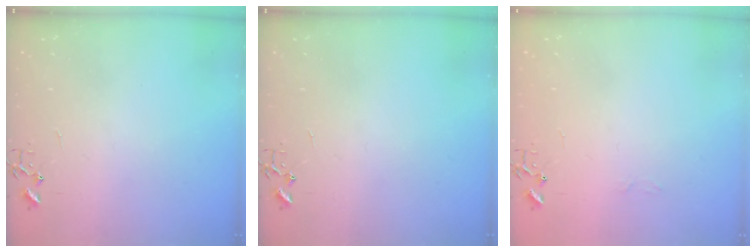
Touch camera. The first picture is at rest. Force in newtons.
{"total": 0.0}
{"total": 3.0, "press": 3.0, "slide": 0.3}